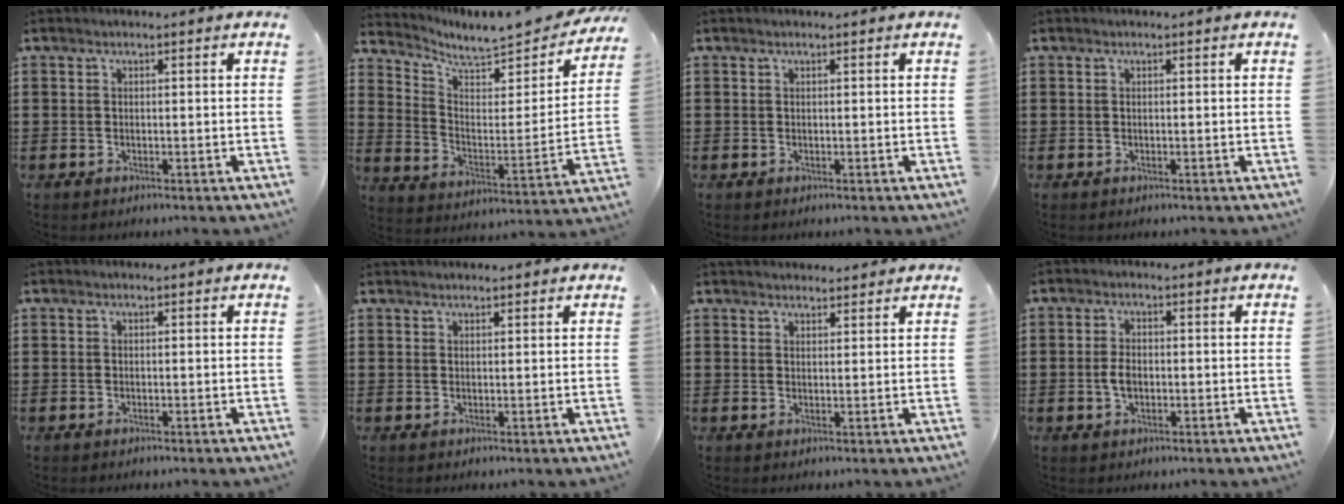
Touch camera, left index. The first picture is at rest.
{"total": 6.0, "force": [5.6, 1.0, 2.1], "torque": [-0.065, -0.045, 0.090]}
{"total": 0.0}
{"total": 0.0}
{"total": 0.0}
{"total": 1.1, "force": [1.1, 0.2, -0.1], "torque": [-0.001, 0.001, 0.021]}
{"total": 2.0, "force": [1.9, 0.4, -0.2], "torque": [-0.002, 0.001, 0.038]}
{"total": 2.9, "force": [-0.3, 1.7, 2.3], "torque": [-0.062, -0.002, -0.010]}